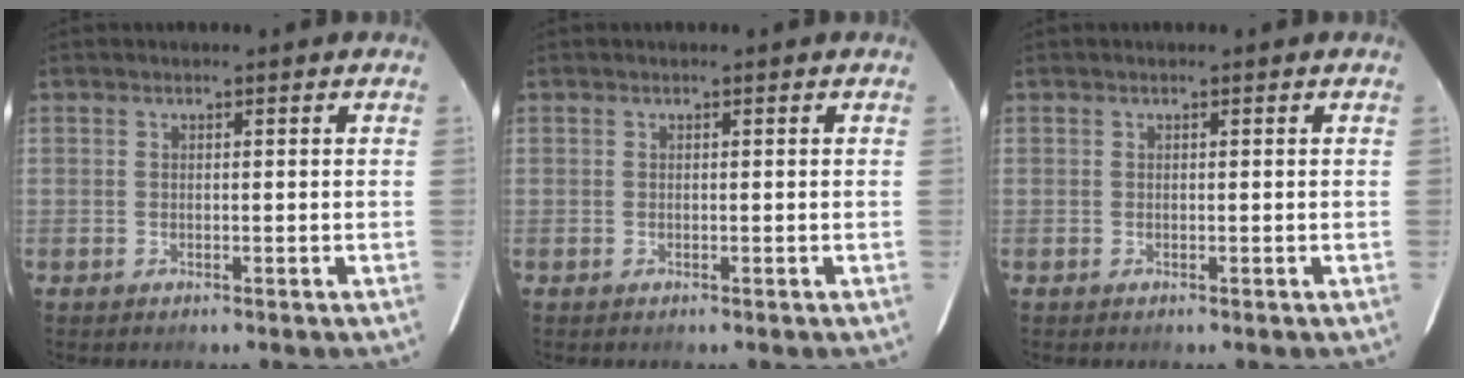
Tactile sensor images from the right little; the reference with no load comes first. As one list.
[{"total": 0.0}, {"total": 0.0}]